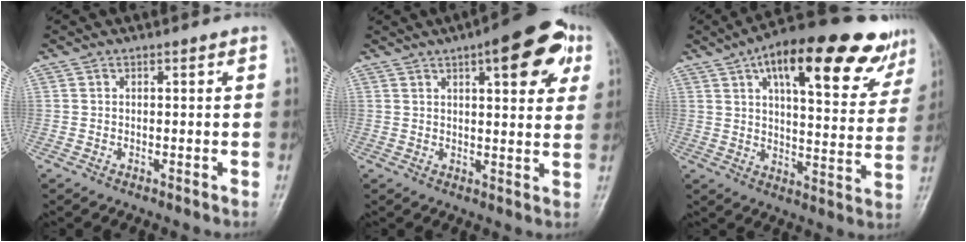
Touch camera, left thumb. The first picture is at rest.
{"total": 13.4, "force": [6.1, 4.7, 11.0], "torque": [-0.109, -0.003, 0.071]}
{"total": 23.9, "force": [13.8, 8.6, 17.5], "torque": [-0.218, -0.016, 0.196]}